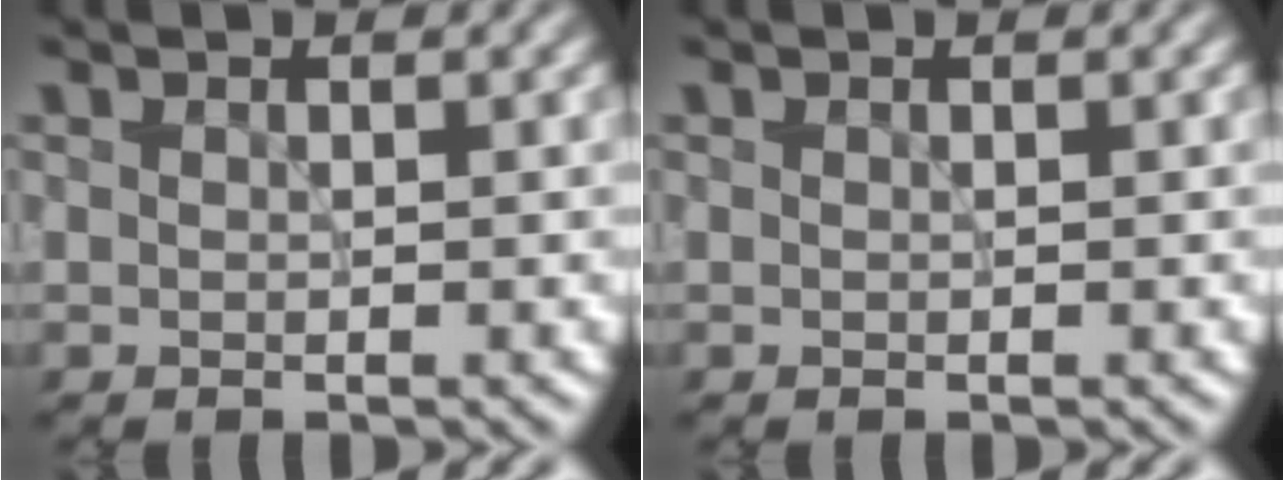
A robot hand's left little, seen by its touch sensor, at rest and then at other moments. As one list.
[{"total": 0.0}]